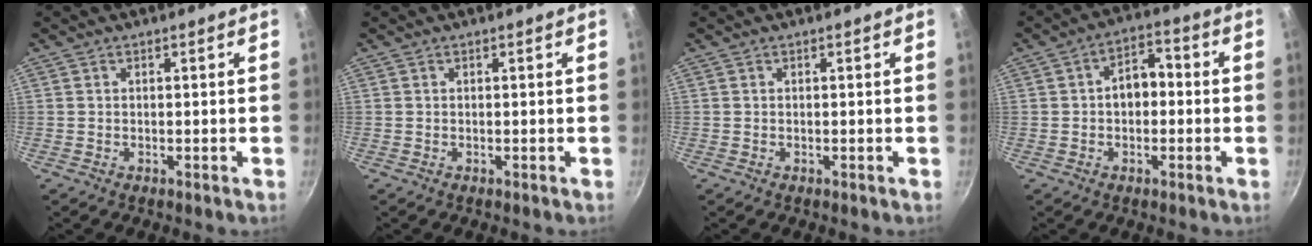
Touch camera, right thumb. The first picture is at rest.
{"total": 0.0}
{"total": 0.0}
{"total": 6.6, "force": [-0.1, 4.4, 5.0], "torque": [-0.061, 0.025, -0.014]}